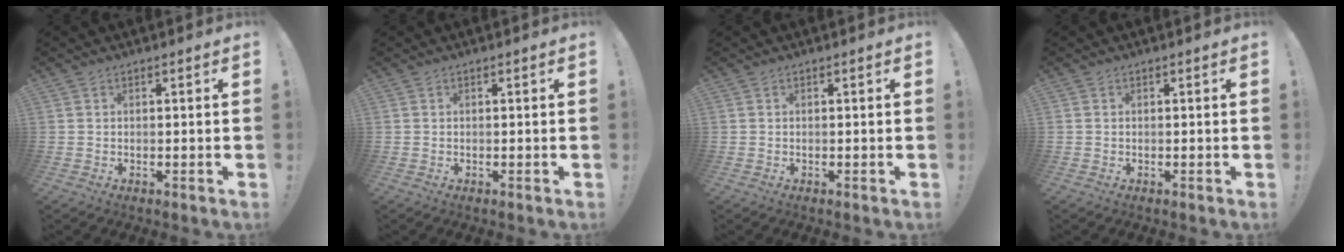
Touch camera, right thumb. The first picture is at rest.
{"total": 0.0}
{"total": 0.0}
{"total": 0.0}